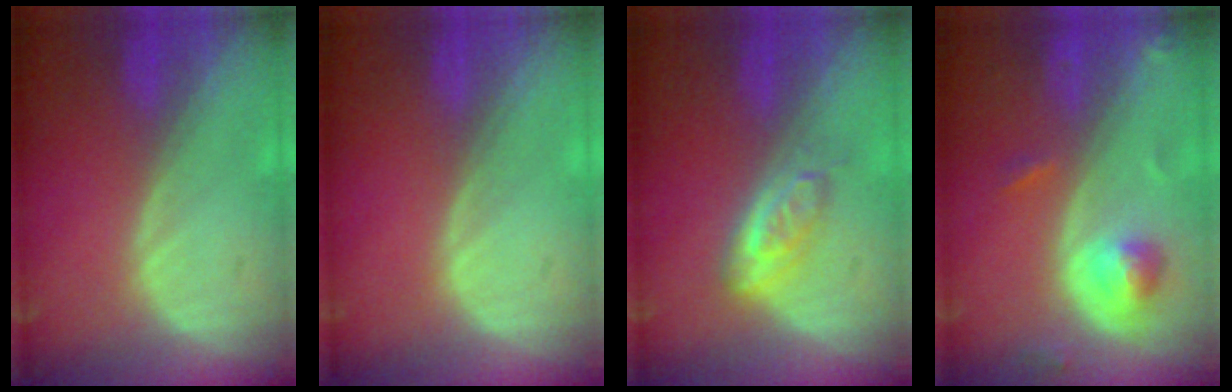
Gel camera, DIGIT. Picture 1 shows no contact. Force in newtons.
{"total": 0.0}
{"total": 4.7, "press": 4.3, "slide": 1.9}
{"total": 4.5, "press": 4.5, "slide": 0.6}